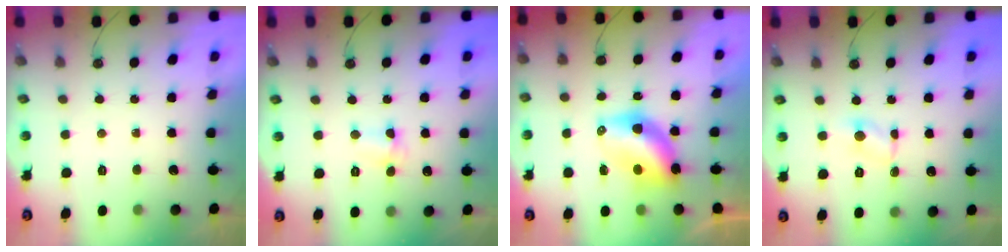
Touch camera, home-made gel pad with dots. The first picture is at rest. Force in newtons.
{"total": 3.0, "press": 2.9, "slide": 0.6}
{"total": 8.0, "press": 8.0, "slide": 0.7}
{"total": 3.8, "press": 3.8, "slide": 0.3}